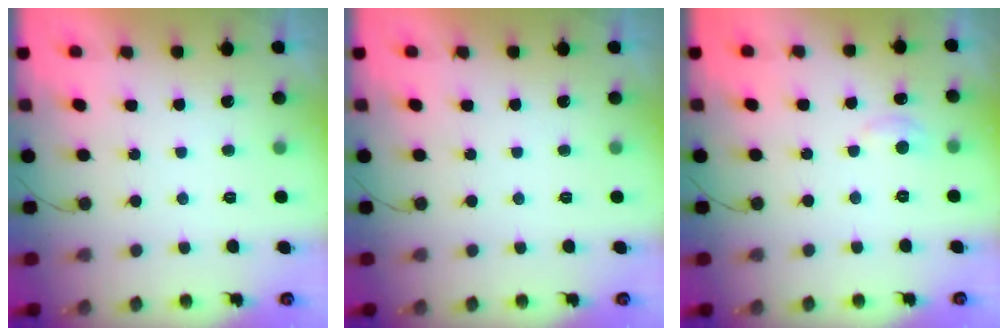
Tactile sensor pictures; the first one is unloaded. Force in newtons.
{"total": 0.0}
{"total": 3.8, "press": 3.8, "slide": 0.5}